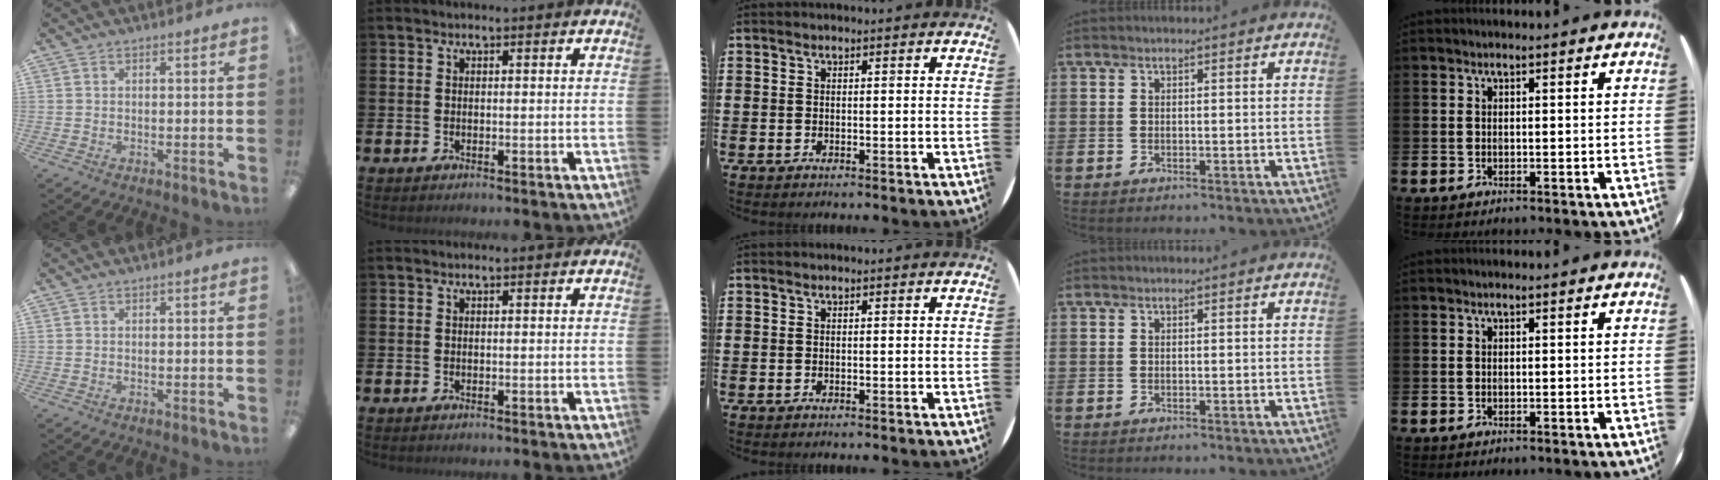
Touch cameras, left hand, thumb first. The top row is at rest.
{}